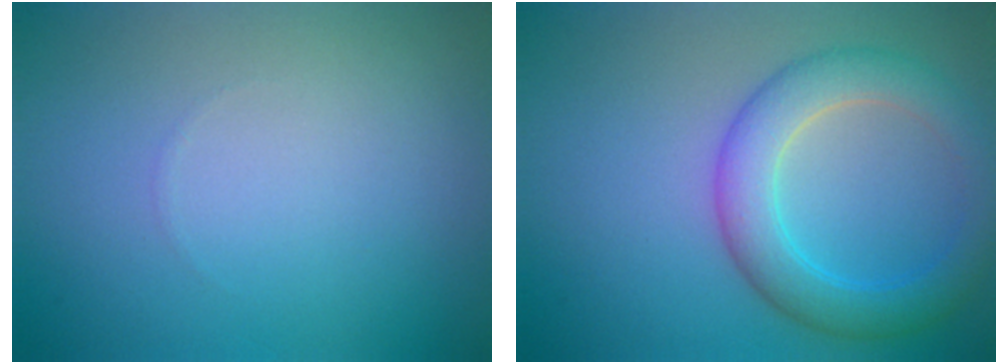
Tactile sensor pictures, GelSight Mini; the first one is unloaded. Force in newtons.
{"total": 5.2, "press": 5.2, "slide": 0.4}